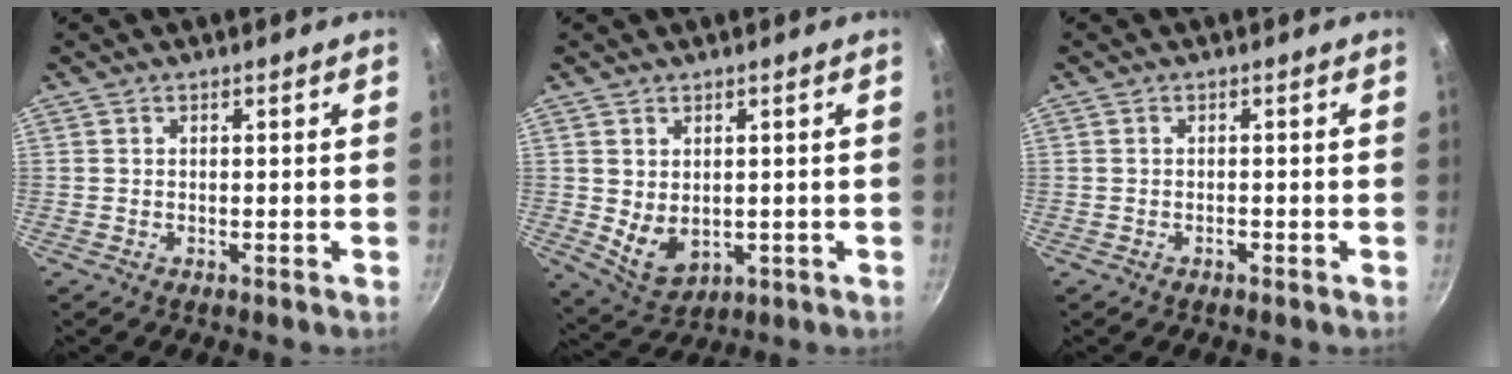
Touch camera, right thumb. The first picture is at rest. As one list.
[{"total": 6.2, "force": [0.5, 4.4, 4.3], "torque": [-0.062, -0.022, 0.028]}, {"total": 0.6, "force": [-0.4, 0.3, 0.3], "torque": [-0.008, 0.007, -0.008]}]